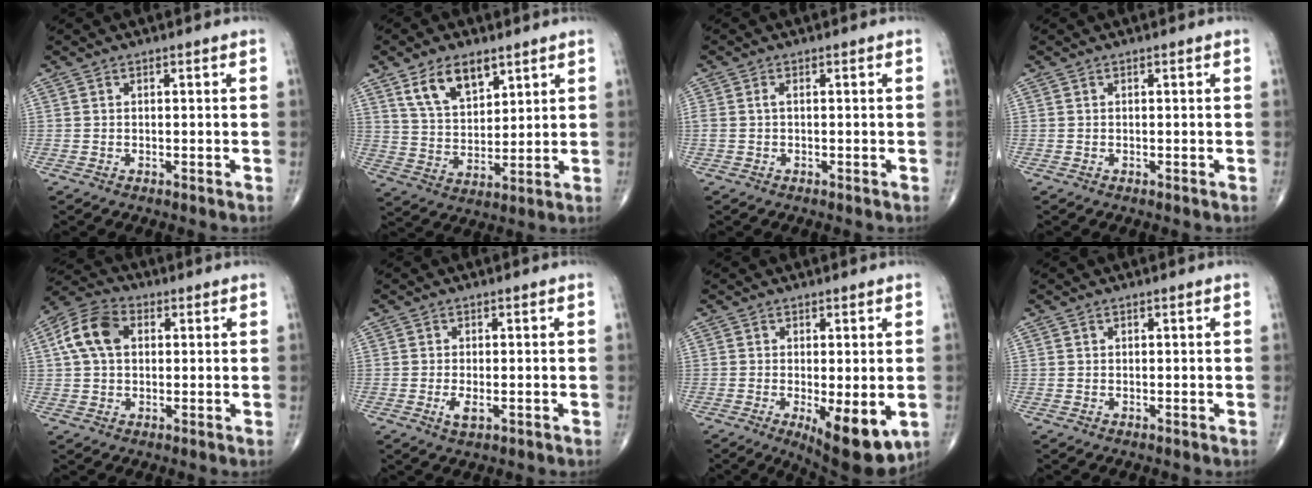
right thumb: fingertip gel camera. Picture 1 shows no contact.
{"total": 11.3, "force": [6.7, 6.0, 6.8], "torque": [-0.103, -0.033, 0.133]}
{"total": 1.2, "force": [0.1, 0.5, 1.1], "torque": [-0.030, 0.005, 0.004]}
{"total": 0.0}
{"total": 9.5, "force": [2.1, 6.4, 6.7], "torque": [-0.130, 0.021, 0.031]}
{"total": 2.5, "force": [-0.8, 1.0, 2.2], "torque": [-0.043, -0.005, -0.014]}
{"total": 10.5, "force": [-3.0, 3.6, 9.4], "torque": [-0.123, -0.022, -0.034]}
{"total": 0.0}